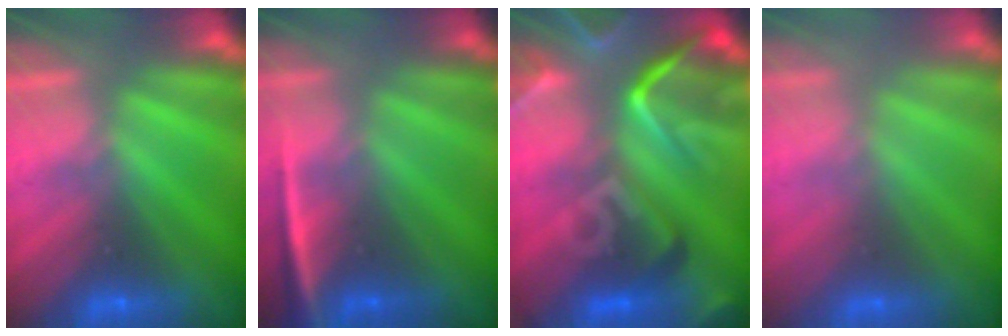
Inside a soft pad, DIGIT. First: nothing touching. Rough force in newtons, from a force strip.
{"total": 2.4}
{"total": 7.5}
{"total": 2.8}